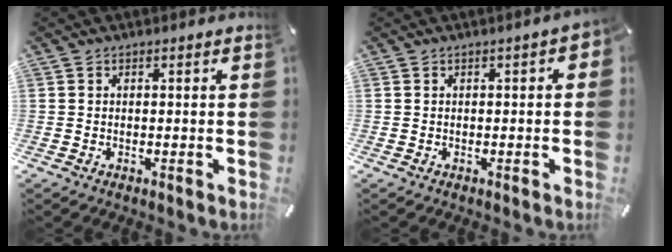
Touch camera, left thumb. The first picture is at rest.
{"total": 1.7, "force": [-0.1, 0.7, 1.6], "torque": [-0.028, 0.005, -0.003]}